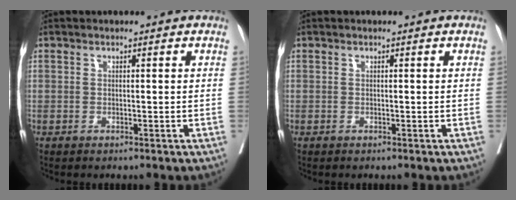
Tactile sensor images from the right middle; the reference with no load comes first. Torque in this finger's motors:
{"motor_torque": [0.00, 0.00, 0.00, 0.00]}